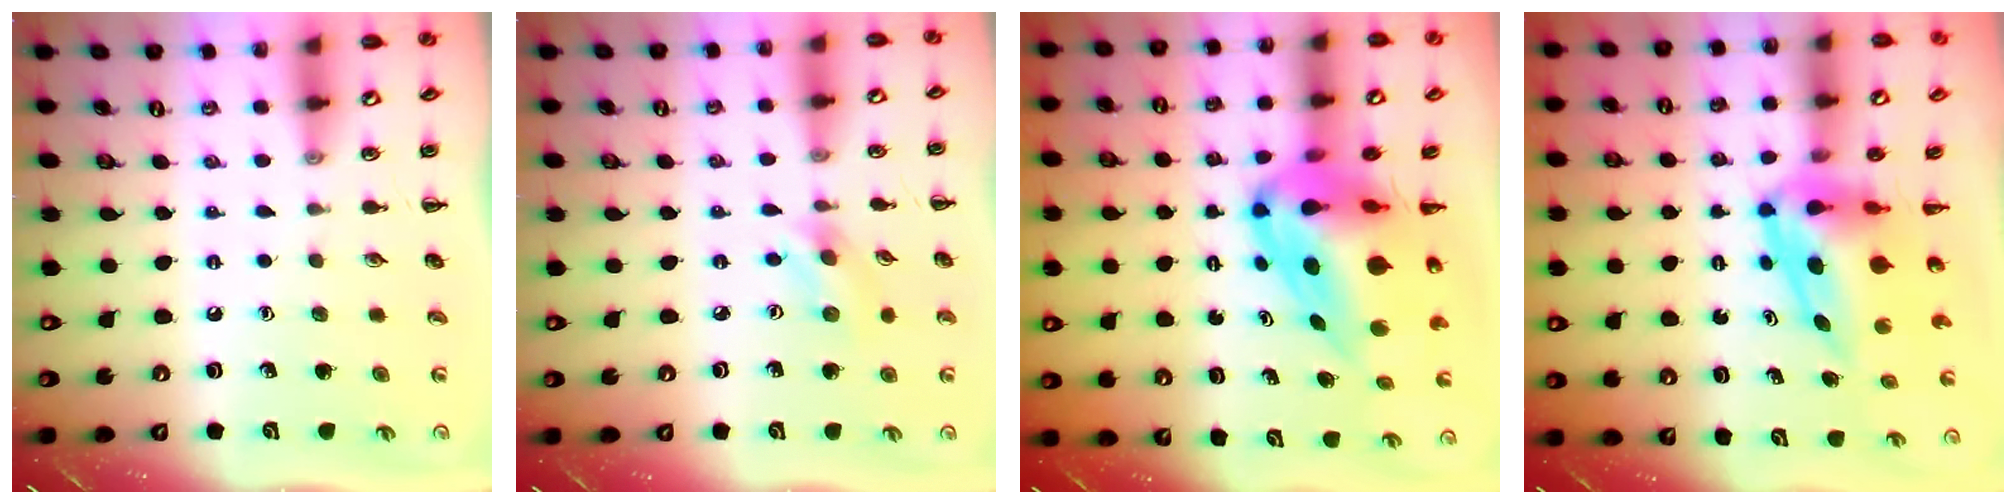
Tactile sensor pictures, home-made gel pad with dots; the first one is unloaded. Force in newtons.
{"total": 2.8, "press": 2.7, "slide": 0.6}
{"total": 11.5, "press": 10.9, "slide": 3.6}
{"total": 8.2, "press": 7.9, "slide": 2.1}